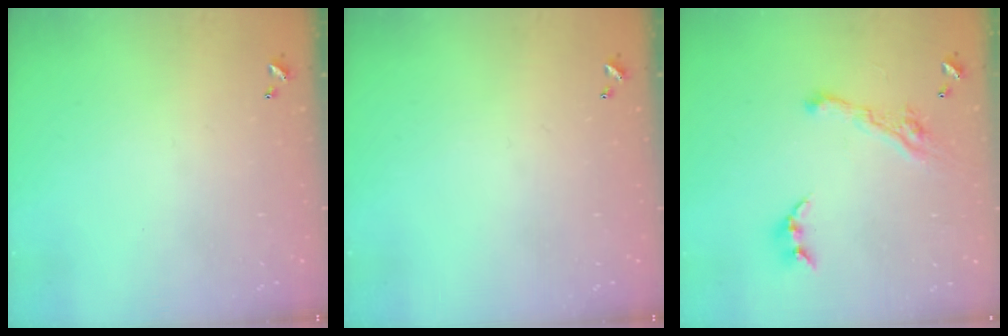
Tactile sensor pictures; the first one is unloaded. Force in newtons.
{"total": 0.0}
{"total": 7.7, "press": 7.7, "slide": 1.0}